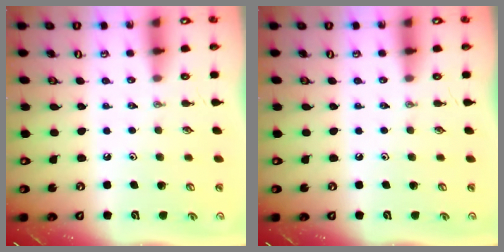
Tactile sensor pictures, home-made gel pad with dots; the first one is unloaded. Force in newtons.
{"total": 0.0}